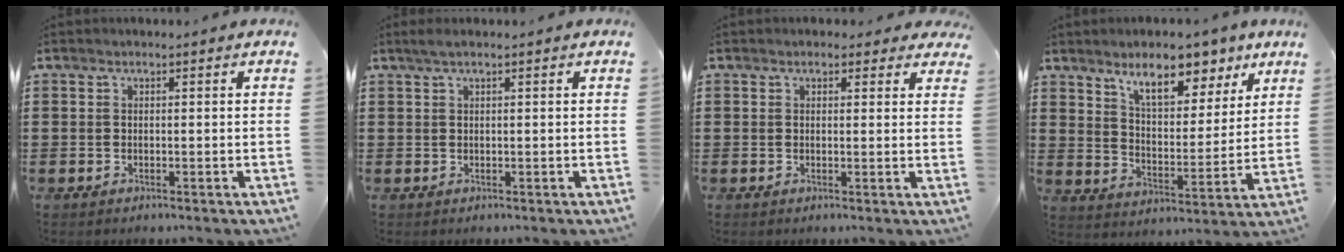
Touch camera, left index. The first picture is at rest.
{"total": 1.2, "force": [0.5, 0.0, 1.1], "torque": [-0.020, 0.001, 0.009]}
{"total": 1.7, "force": [1.2, 1.0, 0.5], "torque": [-0.008, 0.006, 0.021]}
{"total": 9.2, "force": [7.2, 3.2, 4.7], "torque": [-0.080, -0.027, 0.122]}